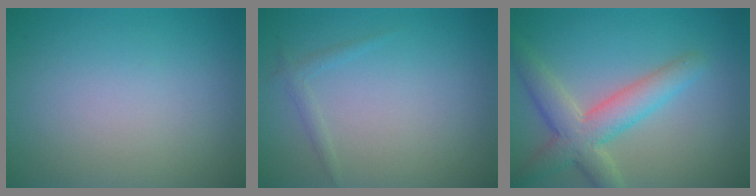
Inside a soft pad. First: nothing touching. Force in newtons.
{"total": 0.9, "press": 0.9, "slide": 0.1}
{"total": 5.3, "press": 5.2, "slide": 0.3}